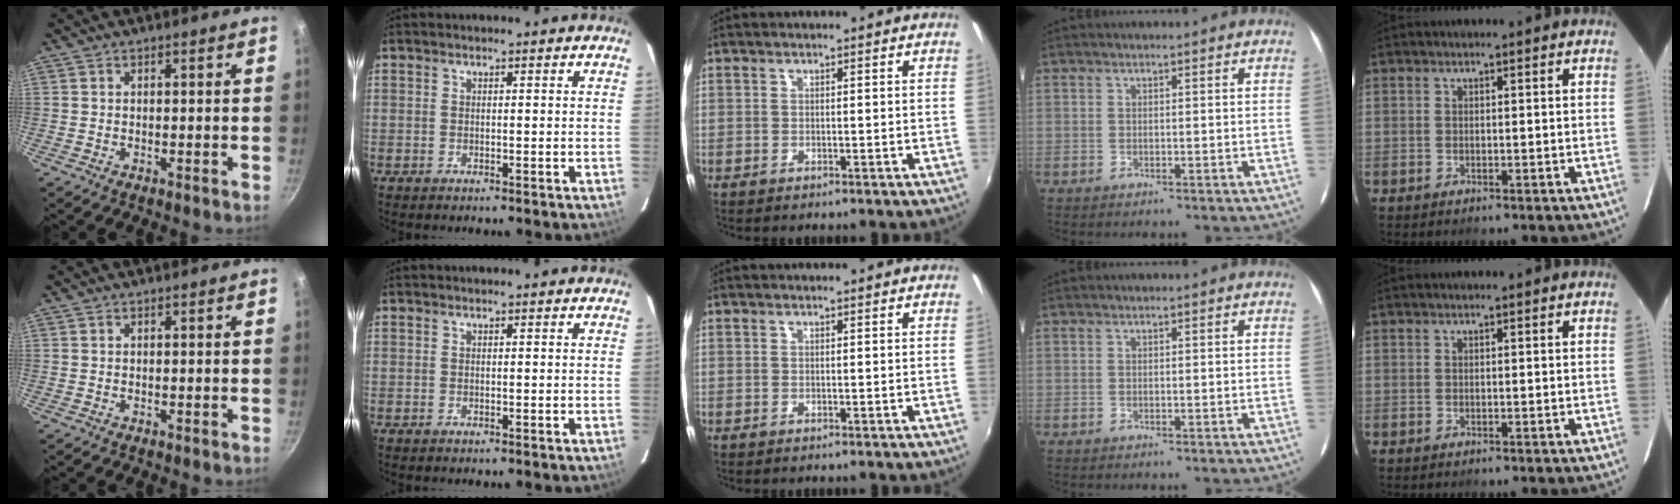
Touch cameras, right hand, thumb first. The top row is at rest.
{}